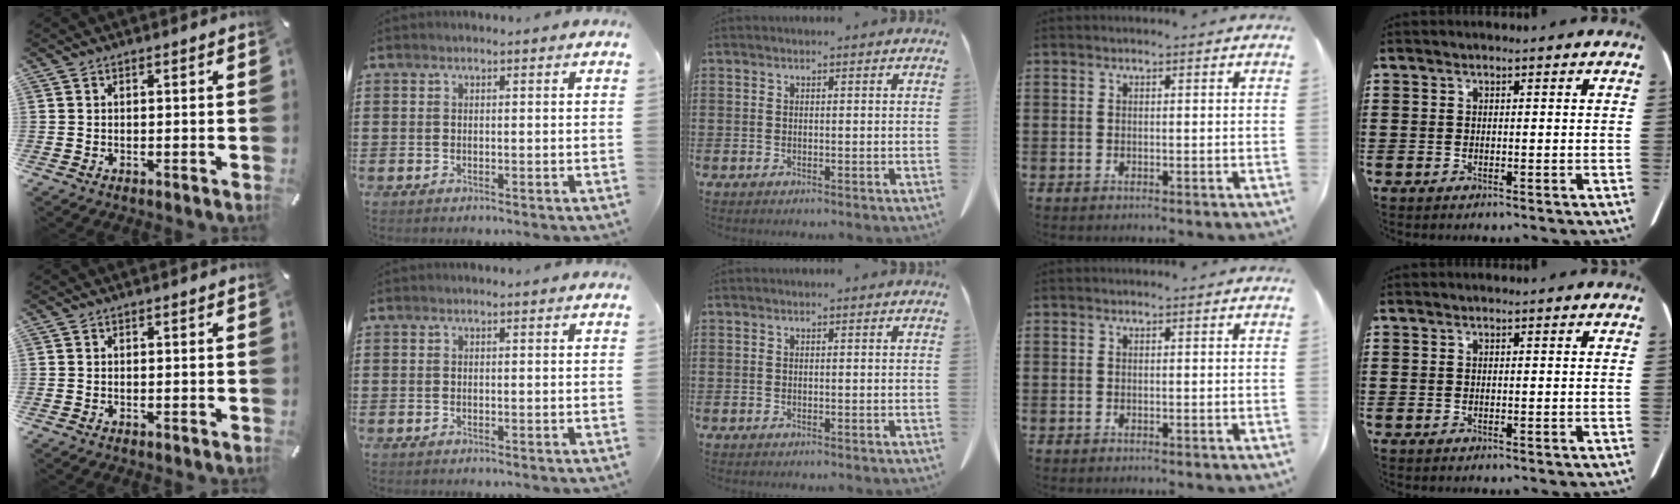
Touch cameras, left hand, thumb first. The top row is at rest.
{}